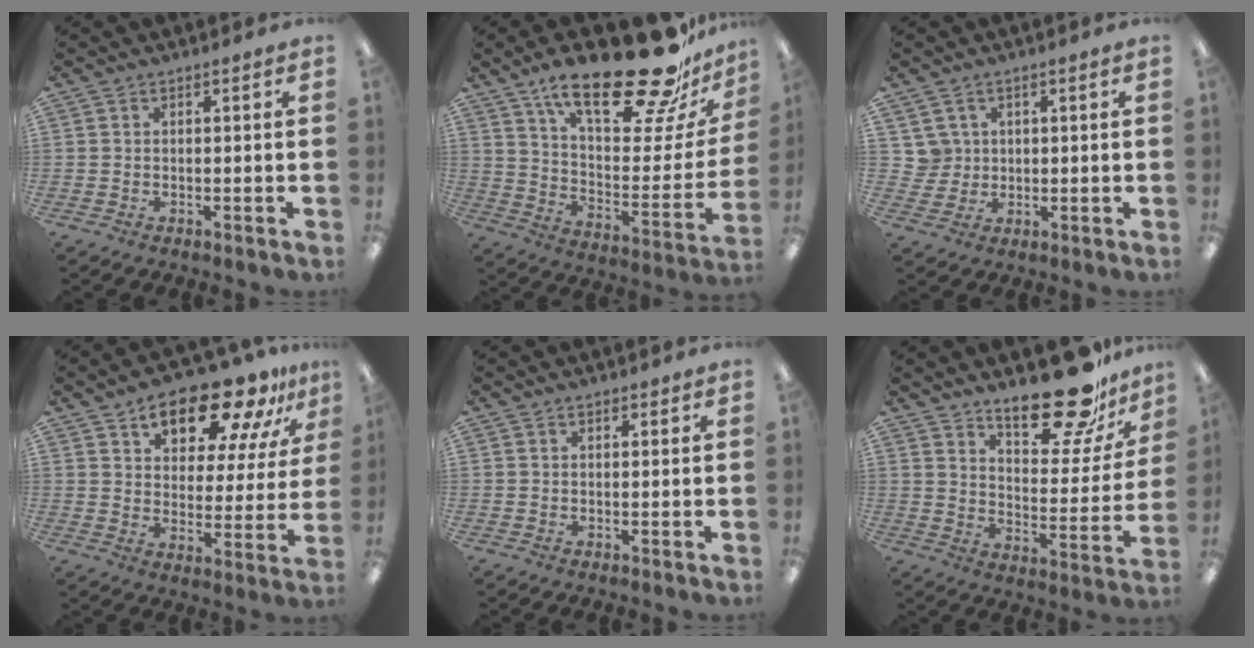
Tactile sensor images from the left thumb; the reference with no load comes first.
{"total": 27.8, "force": [19.6, 8.7, 17.6], "torque": [-0.267, -0.131, 0.327]}
{"total": 4.8, "force": [2.1, 4.3, 0.0], "torque": [-0.004, 0.000, 0.039]}
{"total": 17.0, "force": [12.6, 7.0, 9.1], "torque": [-0.142, -0.073, 0.213]}
{"total": 0.7, "force": [0.6, 0.4, 0.3], "torque": [0.002, -0.002, 0.009]}
{"total": 19.8, "force": [15.4, 7.2, 10.2], "torque": [-0.135, -0.110, 0.258]}